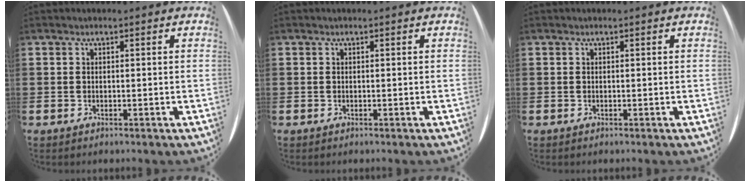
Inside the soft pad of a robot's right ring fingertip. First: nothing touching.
{"total": 0.0}
{"total": 0.0}